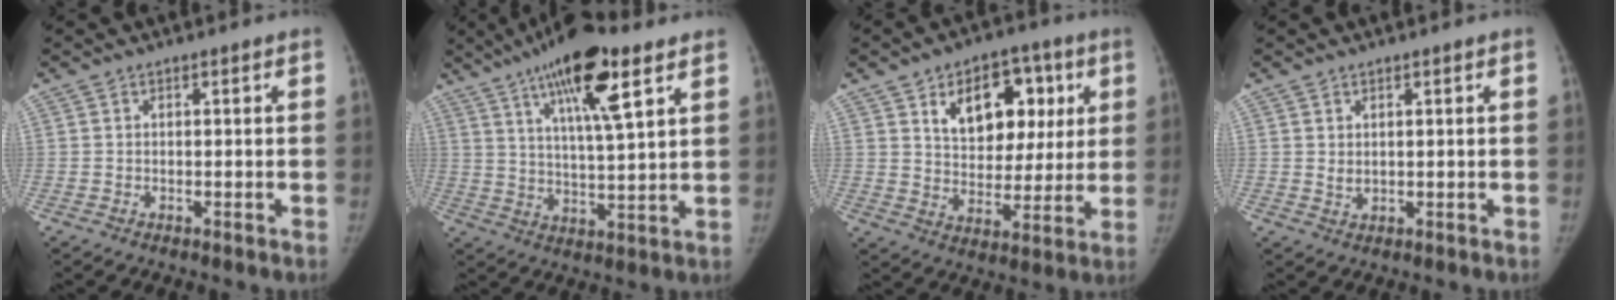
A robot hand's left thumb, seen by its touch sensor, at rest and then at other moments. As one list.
[{"total": 16.3, "force": [8.9, 3.7, 13.1], "torque": [-0.211, -0.027, 0.149]}, {"total": 15.9, "force": [6.0, 10.6, 10.2], "torque": [-0.093, -0.012, 0.099]}, {"total": 1.6, "force": [0.7, 1.0, 1.0], "torque": [-0.014, -0.008, 0.018]}]